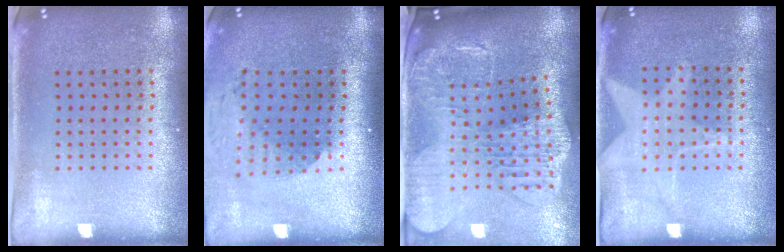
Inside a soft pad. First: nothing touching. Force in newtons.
{"total": 1.8, "press": 1.4, "slide": 1.1}
{"total": 3.1, "press": 2.5, "slide": 1.8}
{"total": 1.1, "press": 0.9, "slide": 0.6}